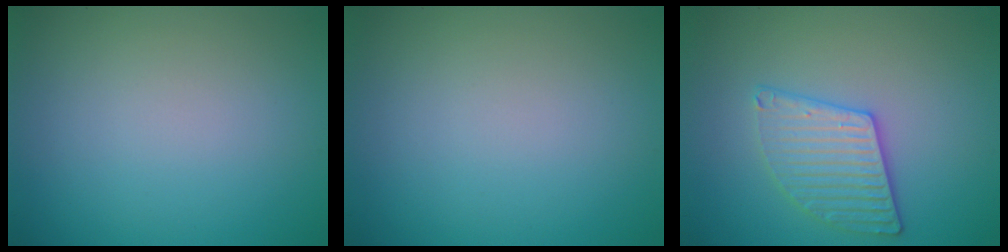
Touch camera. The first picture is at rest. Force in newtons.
{"total": 0.0}
{"total": 3.2, "press": 3.1, "slide": 0.8}